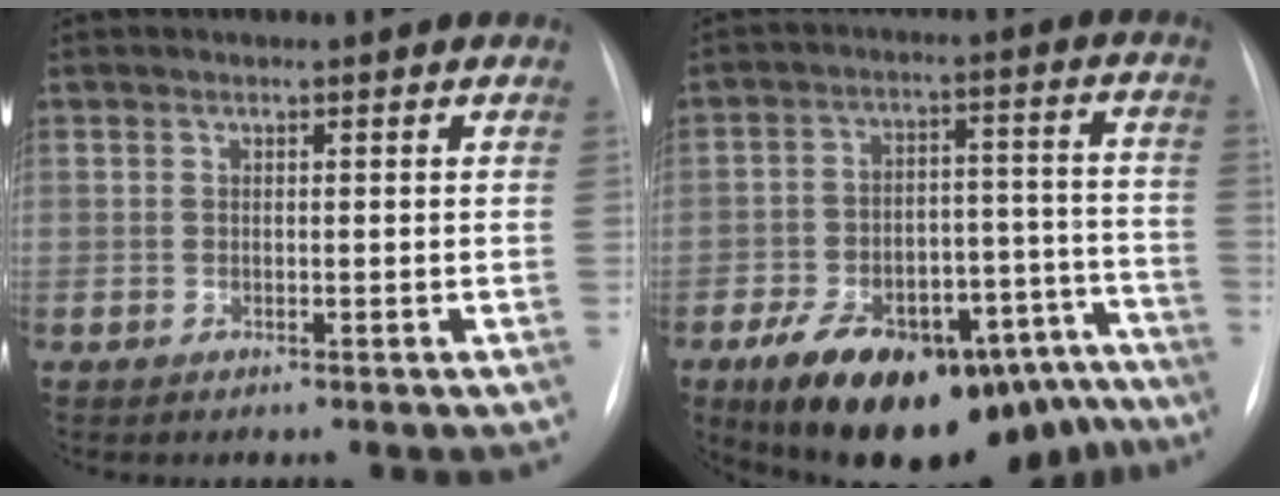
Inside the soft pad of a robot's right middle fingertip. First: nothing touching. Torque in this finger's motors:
{"motor_torque": [1.24, -0.90, 0.46, 0.20]}